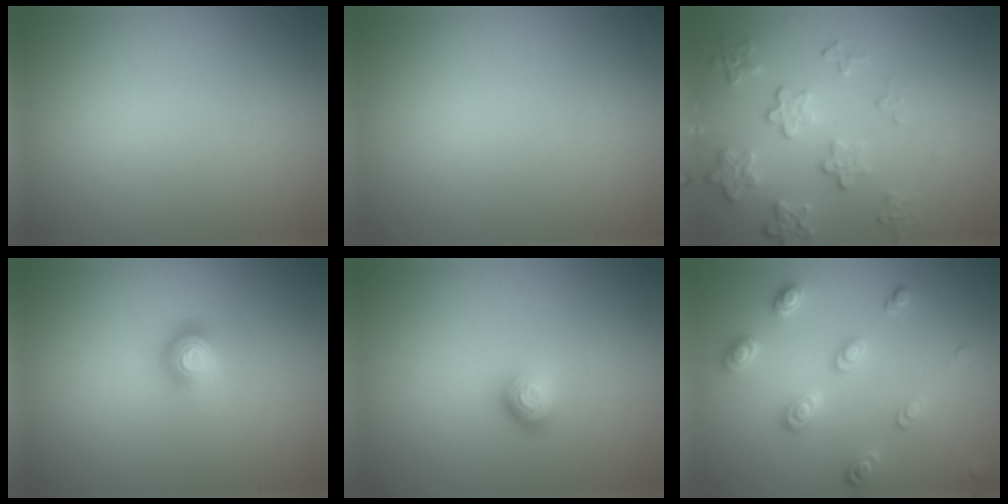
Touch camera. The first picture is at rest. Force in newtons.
{"total": 0.0}
{"total": 4.2, "press": 3.1, "slide": 2.8}
{"total": 2.2, "press": 1.5, "slide": 1.6}
{"total": 1.8, "press": 1.2, "slide": 1.3}
{"total": 2.8, "press": 2.6, "slide": 1.1}